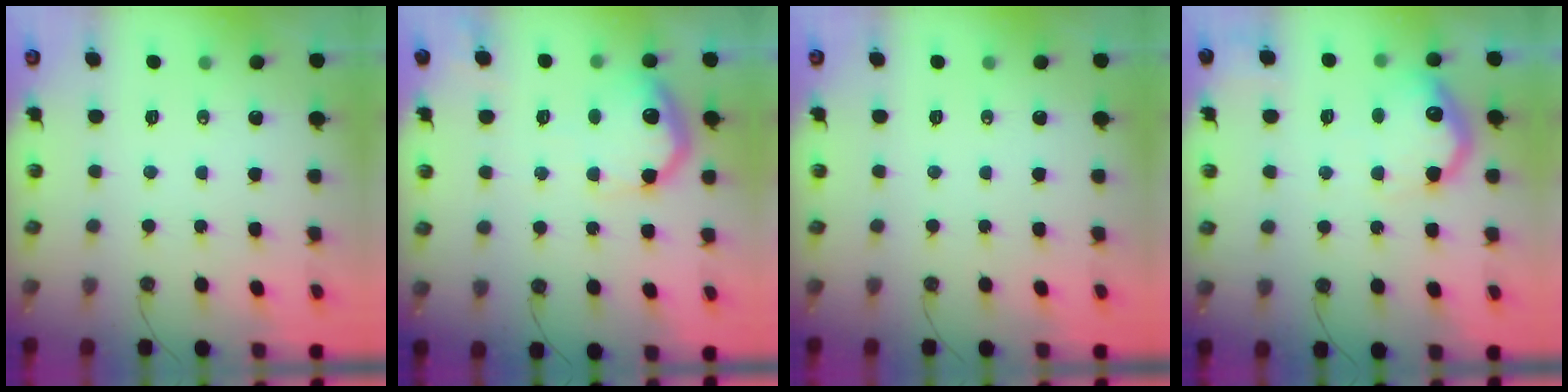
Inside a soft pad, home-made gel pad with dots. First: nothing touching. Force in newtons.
{"total": 14.6, "press": 14.5, "slide": 0.8}
{"total": 0.0}
{"total": 16.1, "press": 16.0, "slide": 1.0}